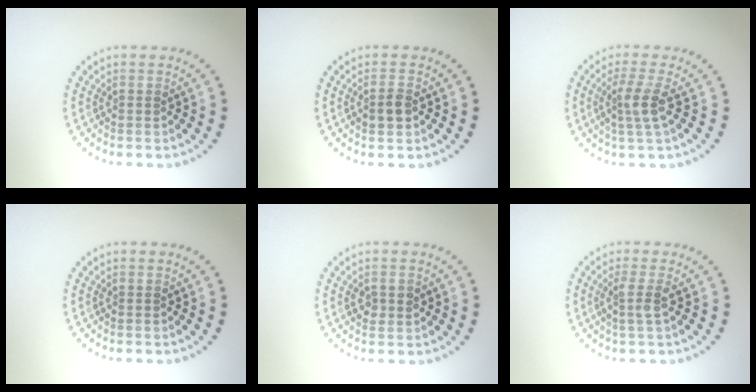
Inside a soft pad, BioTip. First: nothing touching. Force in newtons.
{"total": 1.8, "press": 1.7, "slide": 0.4}
{"total": 2.7, "press": 2.3, "slide": 1.5}
{"total": 0.0}
{"total": 1.5, "press": 1.5, "slide": 0.2}
{"total": 1.8, "press": 1.3, "slide": 1.2}